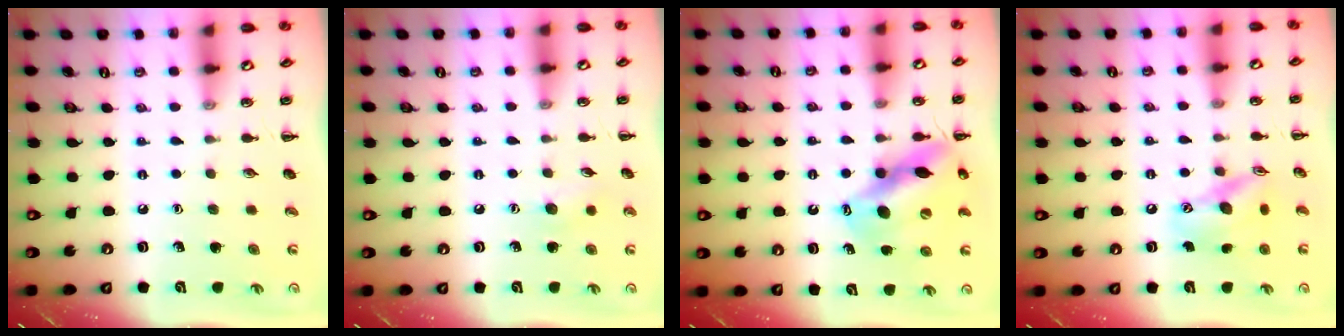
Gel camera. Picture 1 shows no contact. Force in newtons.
{"total": 6.4, "press": 6.2, "slide": 1.4}
{"total": 13.6, "press": 13.1, "slide": 3.7}
{"total": 13.7, "press": 13.5, "slide": 2.2}